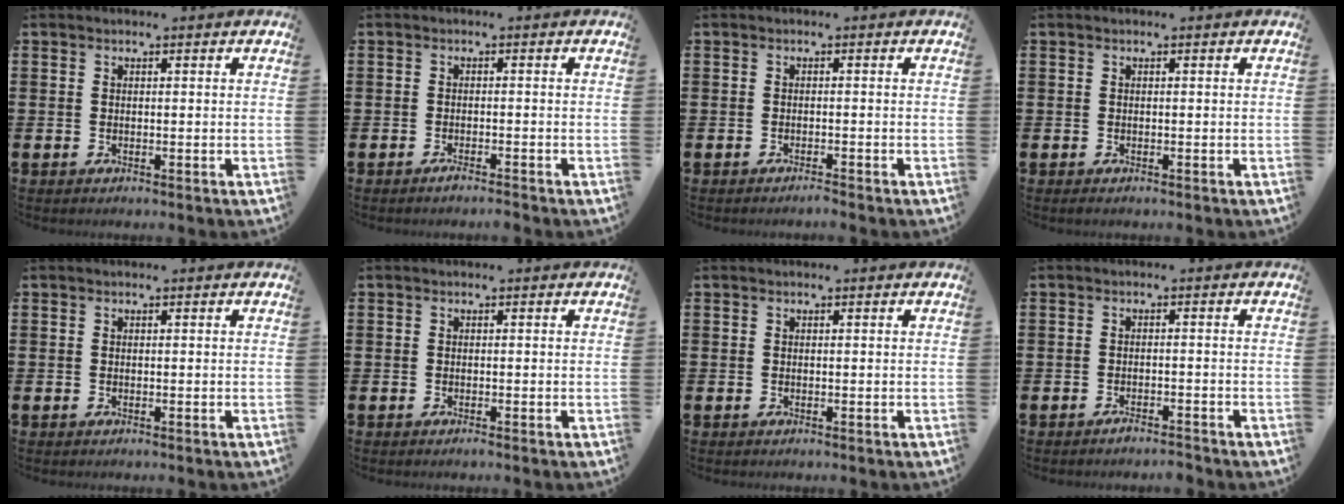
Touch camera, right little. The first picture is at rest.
{"total": 1.1, "force": [-1.0, 0.0, 0.5], "torque": [-0.009, -0.002, -0.019]}
{"total": 0.8, "force": [-0.8, -0.1, 0.2], "torque": [-0.004, -0.002, -0.016]}
{"total": 0.0}
{"total": 0.0}
{"total": 0.0}
{"total": 0.0}
{"total": 1.6, "force": [-1.5, 0.0, 0.3], "torque": [-0.009, 0.001, -0.029]}